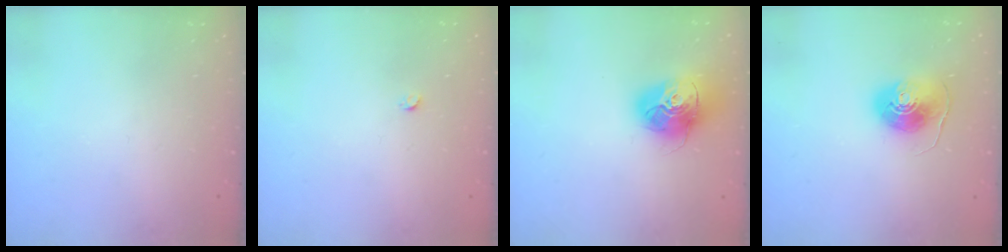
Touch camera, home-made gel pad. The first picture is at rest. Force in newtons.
{"total": 2.4, "press": 2.4, "slide": 0.3}
{"total": 17.2, "press": 17.1, "slide": 2.0}
{"total": 8.1, "press": 8.1, "slide": 0.3}